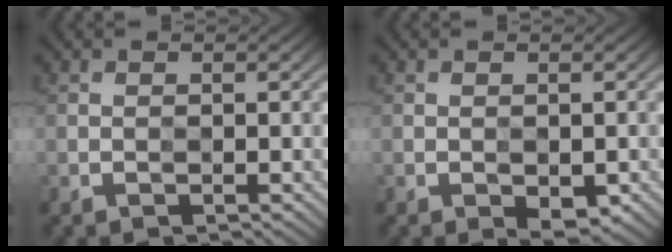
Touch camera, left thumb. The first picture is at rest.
{"total": 1.9, "force": [-1.4, 0.7, 1.1], "torque": [-0.016, -0.005, -0.022]}